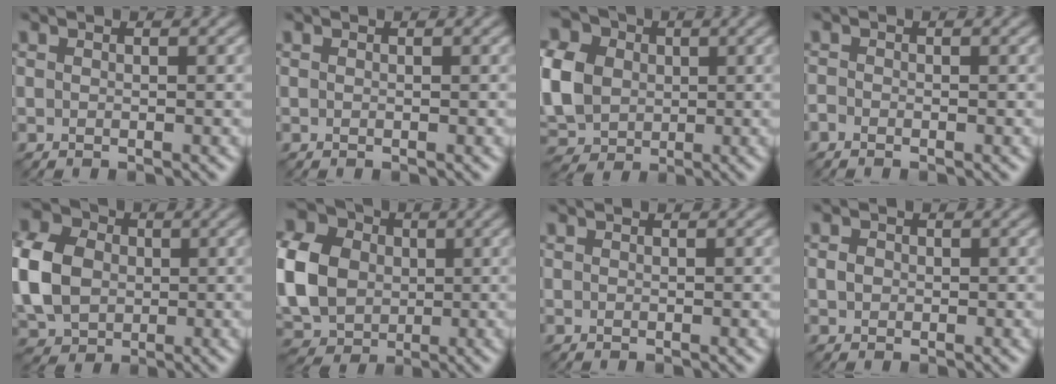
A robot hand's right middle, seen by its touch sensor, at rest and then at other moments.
{"total": 0.0}
{"total": 10.9, "force": [0.6, 8.9, 6.1], "torque": [-0.155, 0.012, -0.010]}
{"total": 0.6, "force": [-0.5, 0.2, 0.2], "torque": [-0.003, 0.002, -0.014]}
{"total": 8.7, "force": [0.2, 6.8, 5.3], "torque": [-0.142, 0.015, -0.006]}
{"total": 11.1, "force": [0.2, 9.1, 6.3], "torque": [-0.166, 0.009, -0.008]}
{"total": 0.0}
{"total": 1.0, "force": [0.1, 0.9, 0.5], "torque": [-0.009, 0.003, -0.004]}